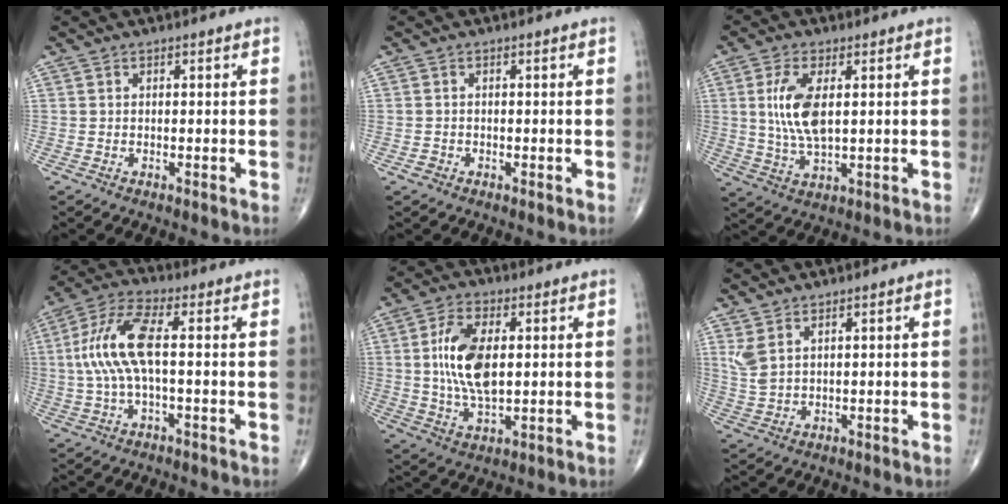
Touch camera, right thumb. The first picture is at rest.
{"total": 0.8, "force": [-0.4, 0.7, 0.2], "torque": [0.002, 0.006, -0.008]}
{"total": 9.3, "force": [1.6, 4.0, 8.2], "torque": [-0.173, -0.009, 0.036]}
{"total": 11.2, "force": [0.5, 3.8, 10.6], "torque": [-0.245, 0.029, 0.007]}
{"total": 11.9, "force": [1.5, 5.9, 10.2], "torque": [-0.198, -0.005, 0.031]}
{"total": 4.1, "force": [2.2, 1.6, 3.0], "torque": [-0.070, -0.005, 0.056]}